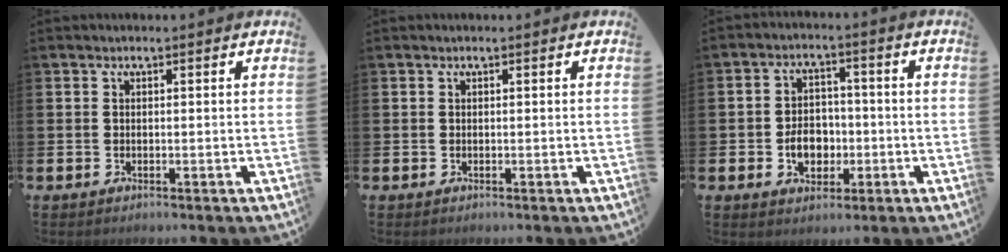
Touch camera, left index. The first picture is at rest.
{"total": 0.0}
{"total": 5.1, "force": [-1.2, 4.0, 3.1], "torque": [-0.041, 0.001, -0.028]}